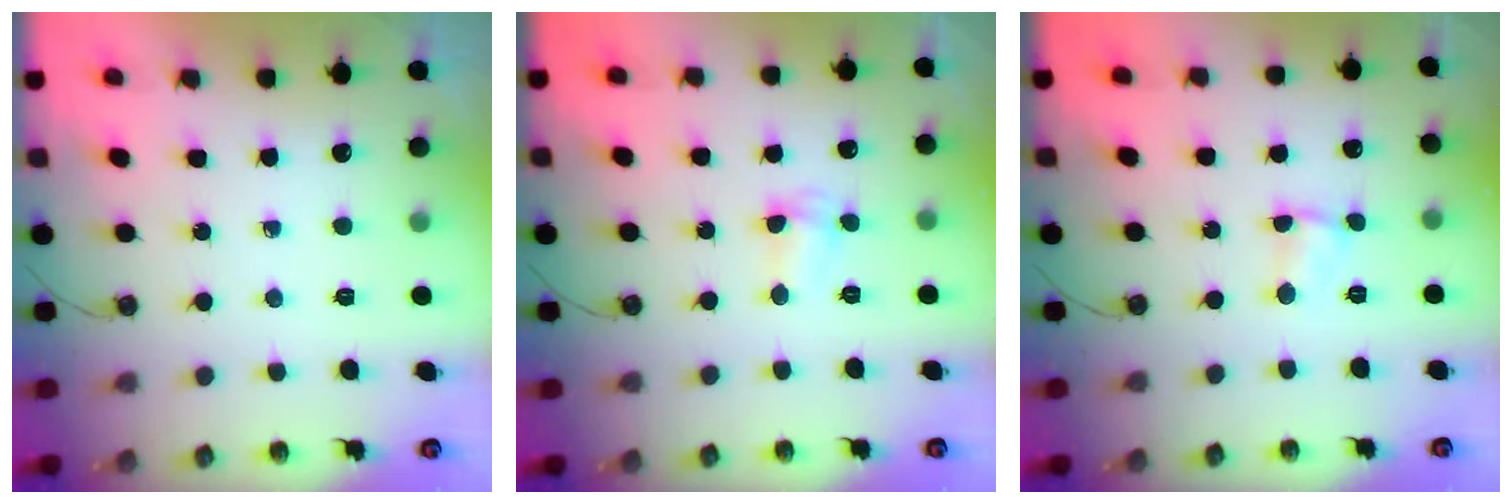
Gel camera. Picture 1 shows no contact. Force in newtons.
{"total": 2.2, "press": 2.2, "slide": 0.5}
{"total": 1.9, "press": 1.9, "slide": 0.3}